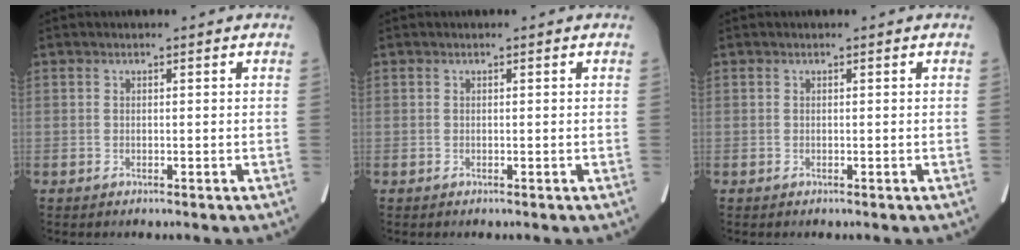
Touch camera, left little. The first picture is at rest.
{"total": 0.0}
{"total": 0.0}